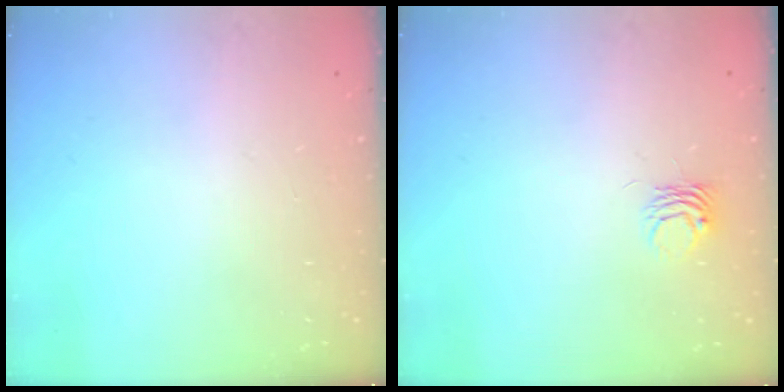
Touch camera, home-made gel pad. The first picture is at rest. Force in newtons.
{"total": 4.0, "press": 4.0, "slide": 0.0}